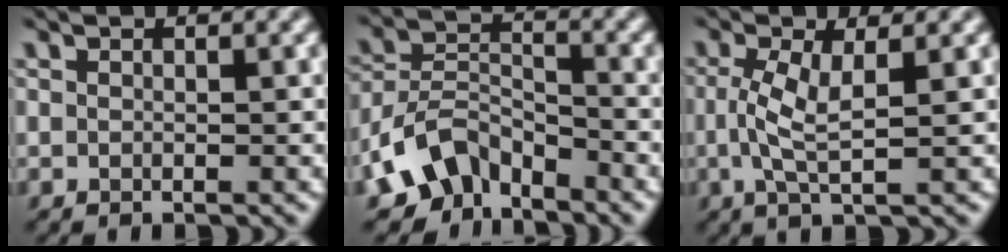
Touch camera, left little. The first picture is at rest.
{"total": 6.2, "force": [-4.7, 3.4, 2.3], "torque": [-0.040, 0.000, -0.098]}
{"total": 3.4, "force": [0.0, 0.7, 3.3], "torque": [-0.077, 0.002, 0.001]}